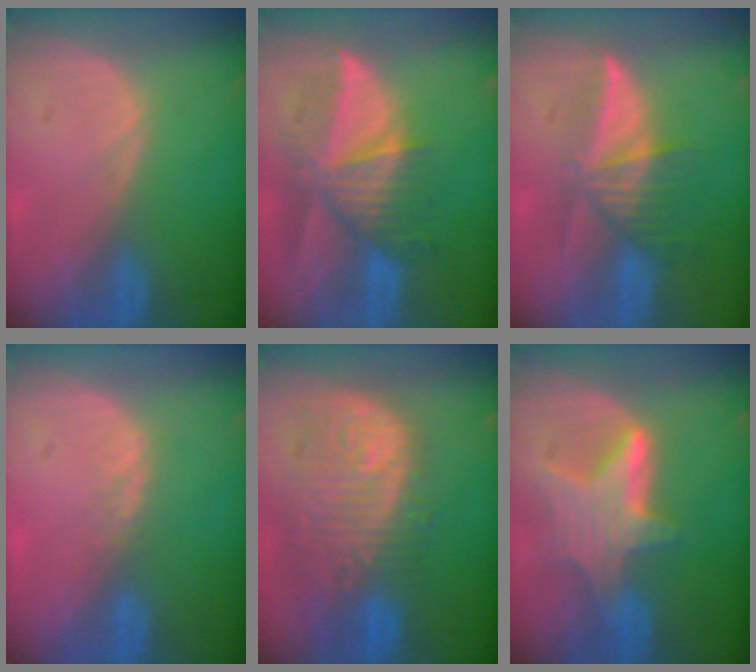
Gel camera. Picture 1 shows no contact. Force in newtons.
{"total": 8.8, "press": 8.0, "slide": 3.6}
{"total": 6.0, "press": 5.8, "slide": 1.6}
{"total": 1.3, "press": 1.1, "slide": 0.7}
{"total": 12.0, "press": 10.7, "slide": 5.5}
{"total": 6.8, "press": 6.6, "slide": 1.7}